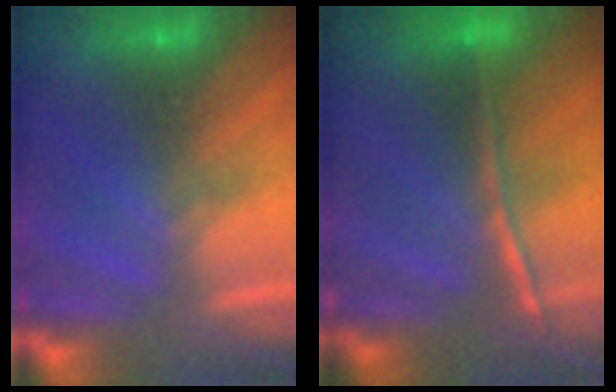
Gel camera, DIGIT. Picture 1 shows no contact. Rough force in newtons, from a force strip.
{"total": 1.5}